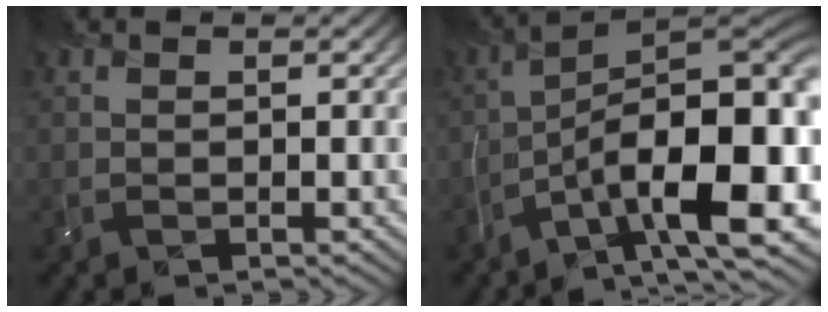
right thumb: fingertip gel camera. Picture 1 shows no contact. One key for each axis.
{"total": 15.8, "fx": -7.6, "fy": 5.0, "fz": 12.9, "tx": -0.178, "ty": 0.005, "tz": -0.123}